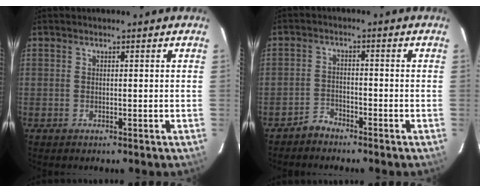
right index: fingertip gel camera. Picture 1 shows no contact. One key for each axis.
{"total": 2.7, "fx": -2.4, "fy": 1.2, "fz": 0.0, "tx": 0.002, "ty": 0.010, "tz": -0.045}